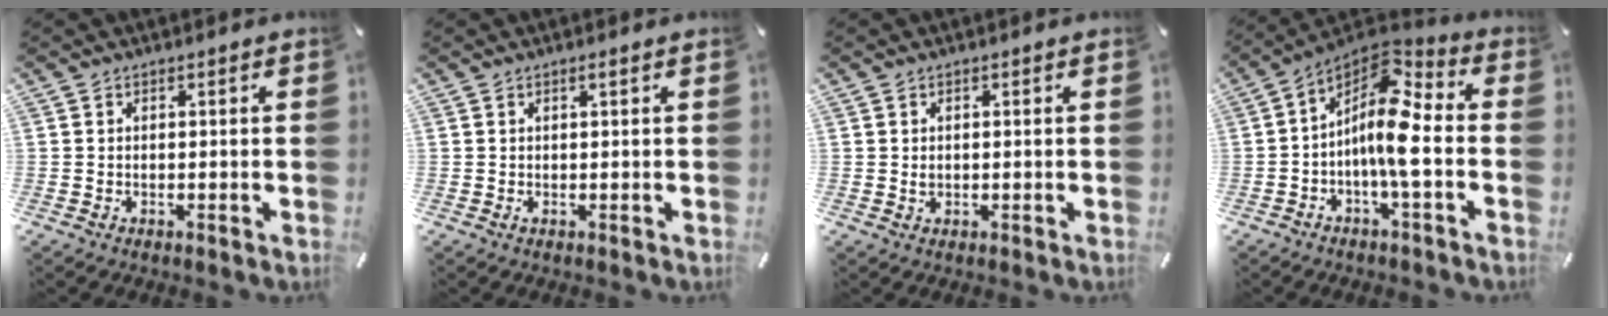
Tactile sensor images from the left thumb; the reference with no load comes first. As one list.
[{"total": 1.3, "force": [0.2, 0.1, 1.3], "torque": [-0.023, -0.004, 0.003]}, {"total": 1.0, "force": [0.1, 0.8, 0.5], "torque": [-0.011, 0.002, 0.002]}, {"total": 12.6, "force": [-1.9, 4.7, 11.5], "torque": [-0.244, -0.018, -0.043]}]